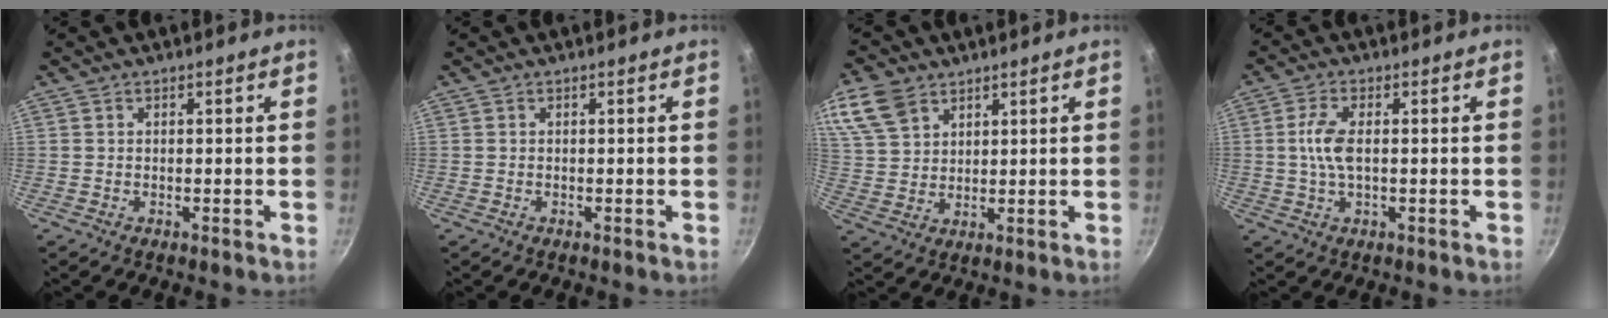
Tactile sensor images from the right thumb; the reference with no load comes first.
{"total": 0.0}
{"total": 9.9, "force": [5.7, 6.5, 4.8], "torque": [-0.084, -0.011, 0.119]}
{"total": 5.4, "force": [0.2, 2.3, 4.9], "torque": [-0.111, 0.005, 0.001]}